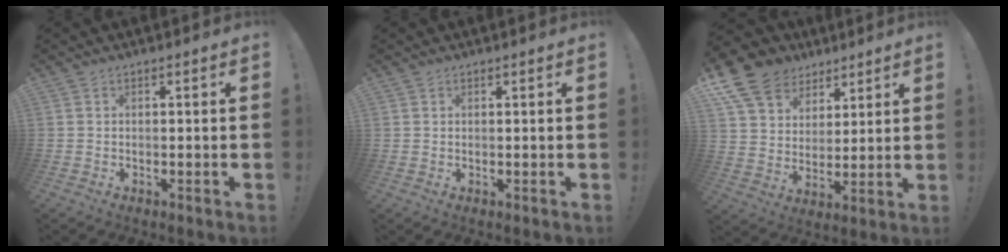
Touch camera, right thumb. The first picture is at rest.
{"total": 0.9, "force": [0.6, 0.7, 0.0], "torque": [0.007, -0.002, 0.009]}
{"total": 13.2, "force": [8.3, 9.3, 4.4], "torque": [-0.077, -0.056, 0.164]}